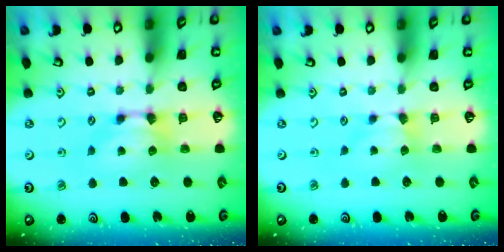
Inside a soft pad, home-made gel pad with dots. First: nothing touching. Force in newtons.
{"total": 1.8, "press": 1.7, "slide": 0.5}